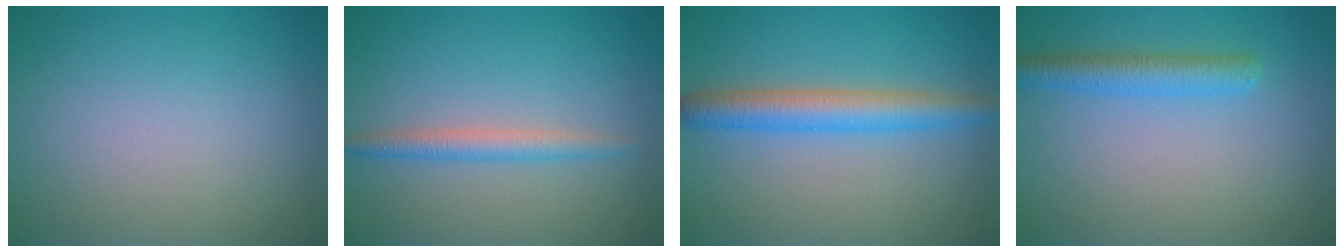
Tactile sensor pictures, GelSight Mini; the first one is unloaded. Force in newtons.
{"total": 2.2, "press": 2.2, "slide": 0.0}
{"total": 4.3, "press": 4.3, "slide": 0.0}
{"total": 2.9, "press": 2.9, "slide": 0.2}